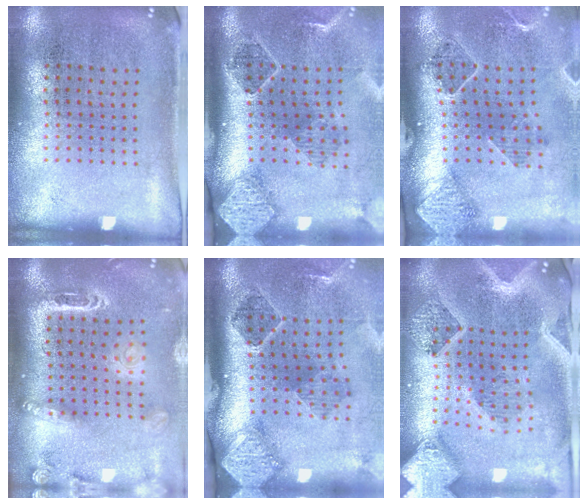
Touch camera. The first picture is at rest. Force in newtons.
{"total": 2.8, "press": 2.0, "slide": 1.9}
{"total": 1.5, "press": 1.5, "slide": 0.1}
{"total": 2.4, "press": 1.9, "slide": 1.5}
{"total": 2.8, "press": 1.9, "slide": 2.2}
{"total": 4.1, "press": 3.1, "slide": 2.6}